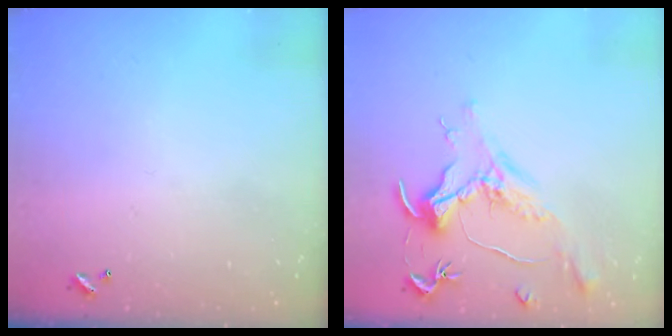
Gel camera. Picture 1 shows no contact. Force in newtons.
{"total": 1.5, "press": 1.3, "slide": 0.8}